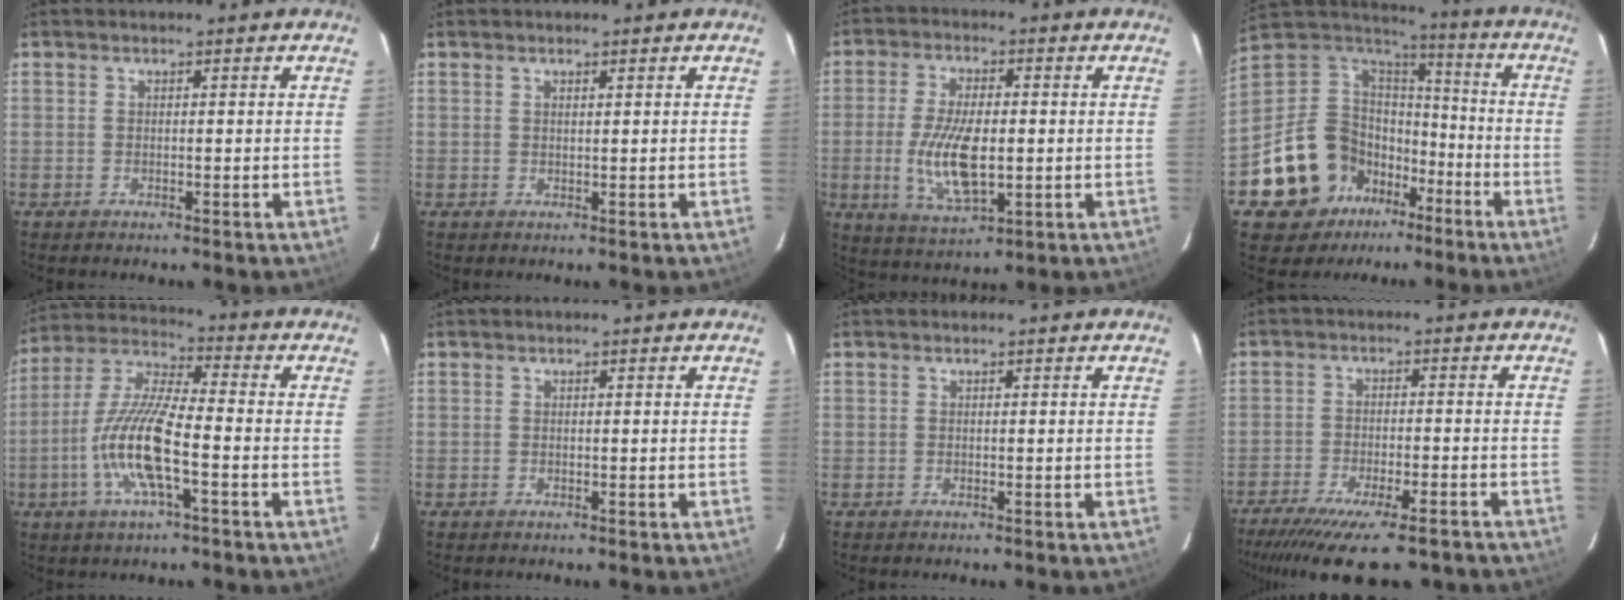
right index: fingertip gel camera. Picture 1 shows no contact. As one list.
[{"total": 0.6, "force": [0.5, 0.1, 0.4], "torque": [-0.006, 0.001, 0.009]}, {"total": 11.6, "force": [-1.4, 4.9, 10.4], "torque": [-0.210, -0.010, -0.023]}, {"total": 17.7, "force": [-10.5, 13.0, 5.9], "torque": [-0.160, 0.043, -0.167]}, {"total": 13.3, "force": [-4.1, 2.6, 12.4], "torque": [-0.259, -0.002, -0.086]}, {"total": 0.0}, {"total": 0.0}, {"total": 17.7, "force": [-14.3, 4.3, 9.6], "torque": [-0.188, -0.043, -0.211]}]